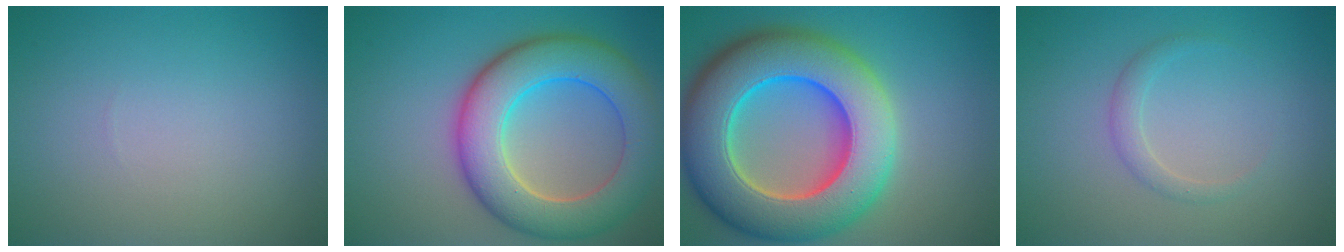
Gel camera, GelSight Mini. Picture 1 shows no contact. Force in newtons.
{"total": 9.4, "press": 9.4, "slide": 0.4}
{"total": 13.9, "press": 13.8, "slide": 0.8}
{"total": 1.4, "press": 1.4, "slide": 0.1}